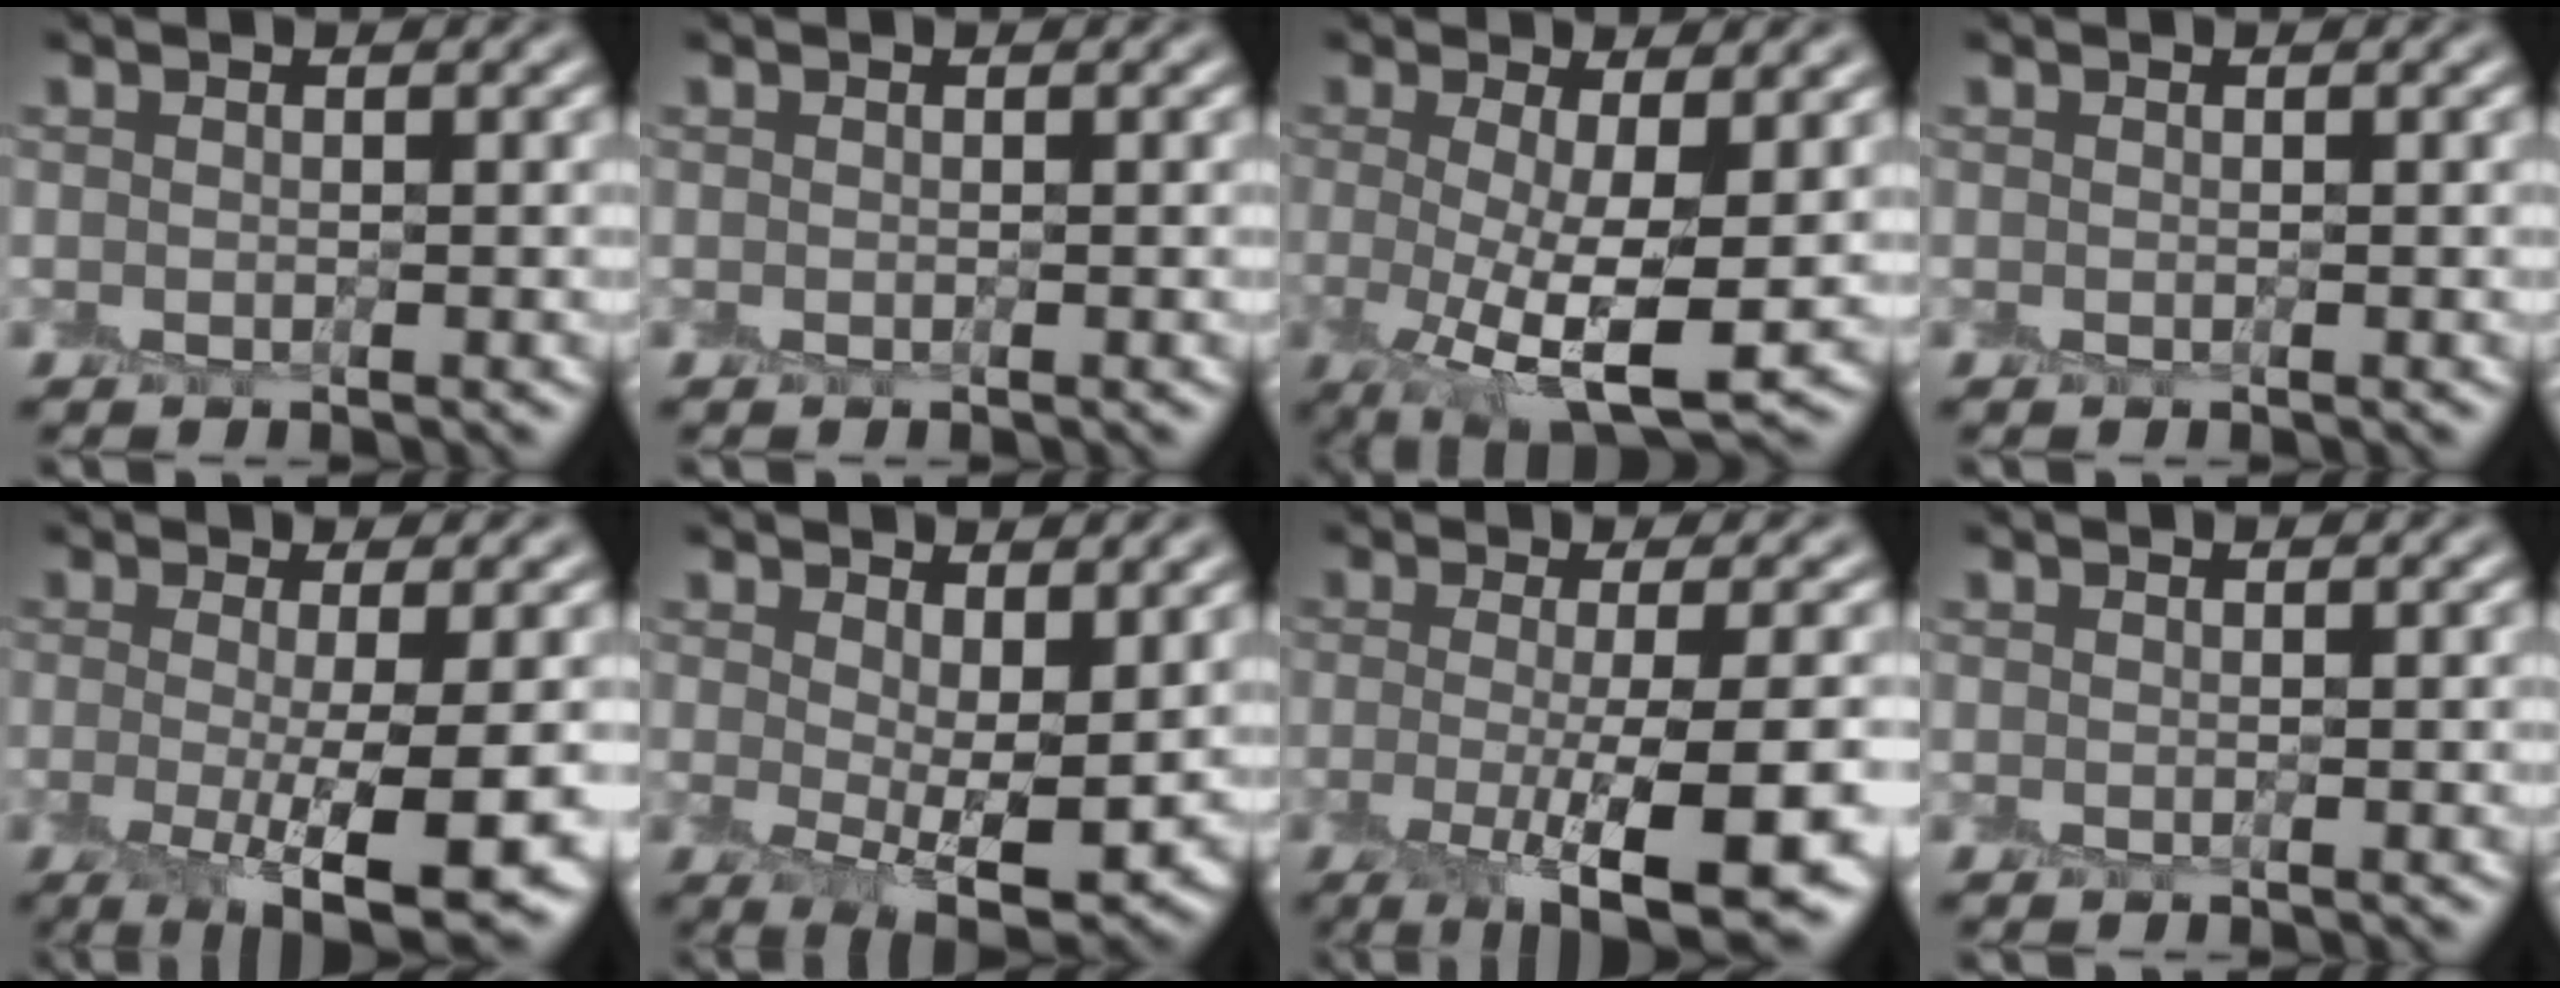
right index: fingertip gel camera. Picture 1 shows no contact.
{"total": 0.0}
{"total": 7.5, "force": [-0.3, 2.2, 7.2], "torque": [-0.131, -0.015, 0.000]}
{"total": 0.0}
{"total": 8.0, "force": [-1.9, 1.6, 7.6], "torque": [-0.122, -0.021, -0.023]}
{"total": 6.1, "force": [0.9, 2.7, 5.3], "torque": [-0.095, -0.020, 0.027]}
{"total": 9.2, "force": [-3.1, 2.0, 8.4], "torque": [-0.131, -0.020, -0.047]}
{"total": 0.0}